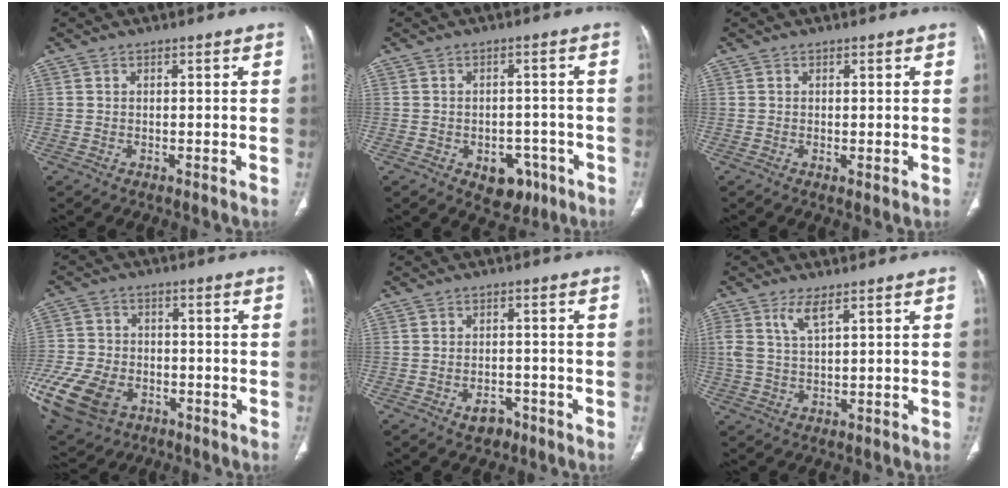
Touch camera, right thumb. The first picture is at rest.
{"total": 7.0, "force": [-3.4, 4.8, 3.8], "torque": [-0.020, 0.024, -0.037]}
{"total": 0.8, "force": [-0.1, 0.1, 0.8], "torque": [-0.019, -0.006, -0.002]}
{"total": 20.1, "force": [-8.4, 14.0, 11.7], "torque": [-0.297, 0.002, -0.143]}
{"total": 3.5, "force": [-2.2, 2.2, 1.6], "torque": [-0.018, 0.014, -0.027]}
{"total": 4.0, "force": [2.2, 1.0, 3.2], "torque": [-0.075, -0.006, 0.054]}